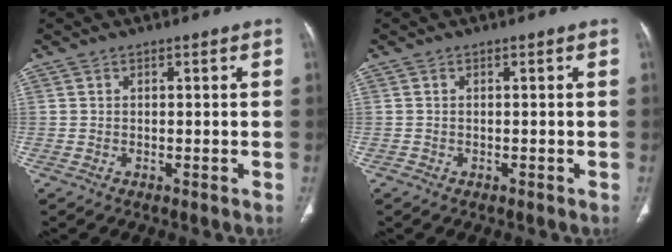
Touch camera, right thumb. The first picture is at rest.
{"total": 0.0}